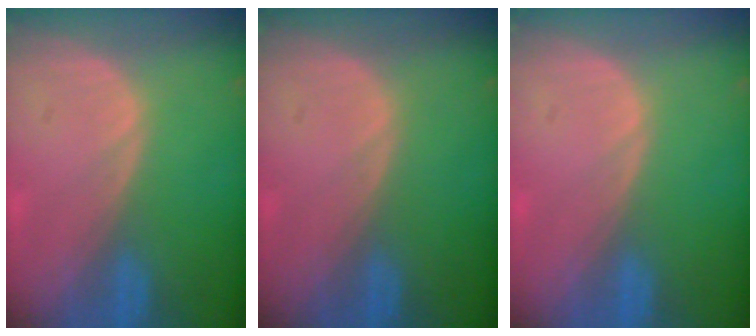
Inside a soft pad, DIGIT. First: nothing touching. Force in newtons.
{"total": 0.0}
{"total": 0.0}